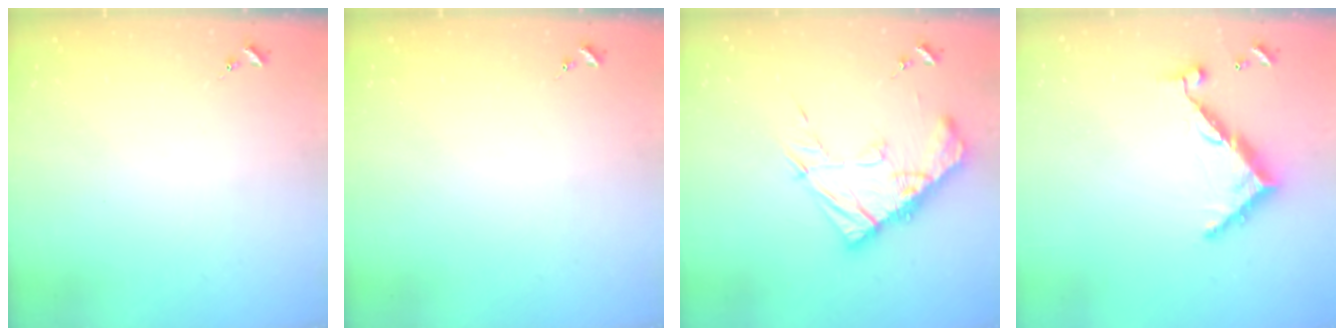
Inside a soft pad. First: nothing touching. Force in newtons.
{"total": 0.0}
{"total": 16.3, "press": 16.2, "slide": 1.3}
{"total": 10.8, "press": 10.8, "slide": 0.9}